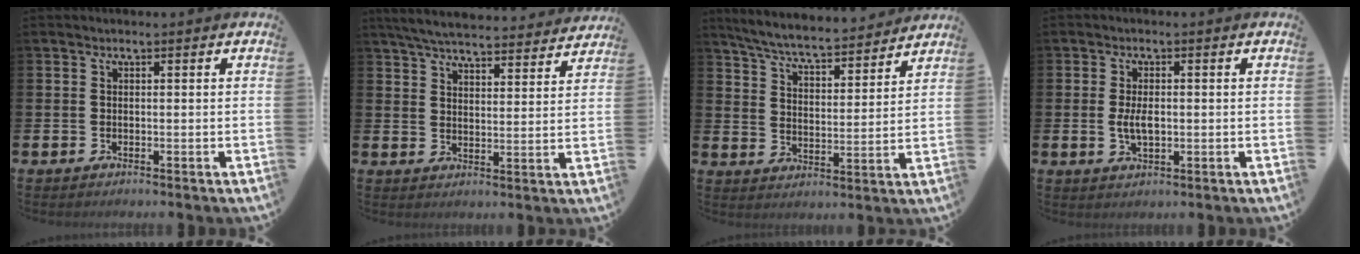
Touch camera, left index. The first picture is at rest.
{"total": 6.0, "force": [5.8, 0.8, 1.2], "torque": [-0.044, -0.039, 0.103]}
{"total": 6.4, "force": [6.1, 0.7, 1.8], "torque": [-0.067, -0.045, 0.105]}
{"total": 3.2, "force": [0.0, 1.7, 2.8], "torque": [-0.045, 0.001, -0.004]}